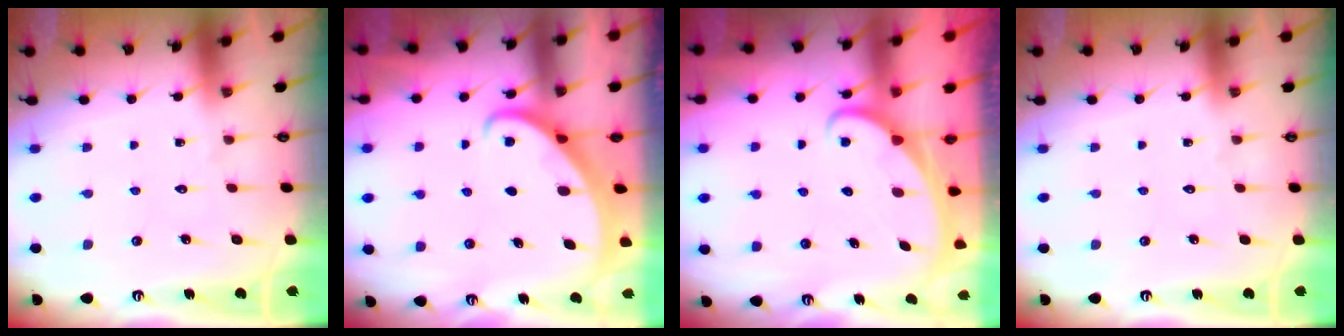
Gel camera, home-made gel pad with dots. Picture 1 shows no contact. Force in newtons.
{"total": 2.1, "press": 2.0, "slide": 0.3}
{"total": 2.1, "press": 2.1, "slide": 0.1}
{"total": 0.0}